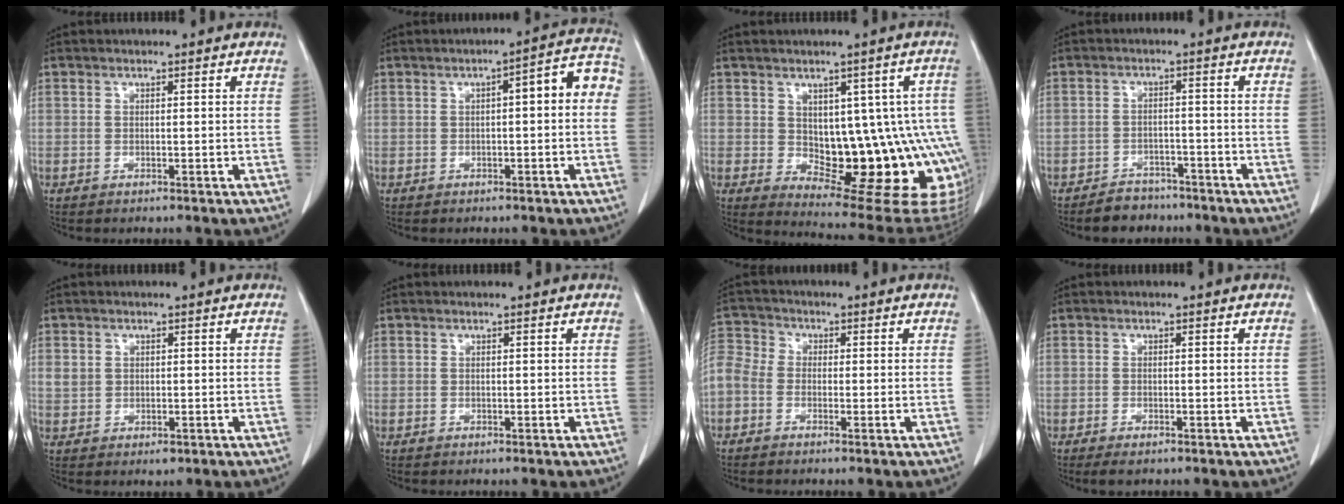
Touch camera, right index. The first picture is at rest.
{"total": 6.6, "force": [0.4, 1.4, 6.4], "torque": [-0.078, 0.031, 0.000]}
{"total": 16.4, "force": [-1.8, 7.5, 14.5], "torque": [-0.122, 0.019, 0.003]}
{"total": 4.5, "force": [-3.7, 2.5, 0.4], "torque": [-0.009, 0.008, -0.054]}
{"total": 2.7, "force": [0.1, 2.3, 1.4], "torque": [-0.029, 0.005, 0.013]}
{"total": 0.0}
{"total": 9.3, "force": [-1.6, 8.1, 4.2], "torque": [-0.133, 0.031, -0.038]}
{"total": 1.6, "force": [-1.3, 0.3, 0.9], "torque": [-0.015, -0.003, -0.016]}